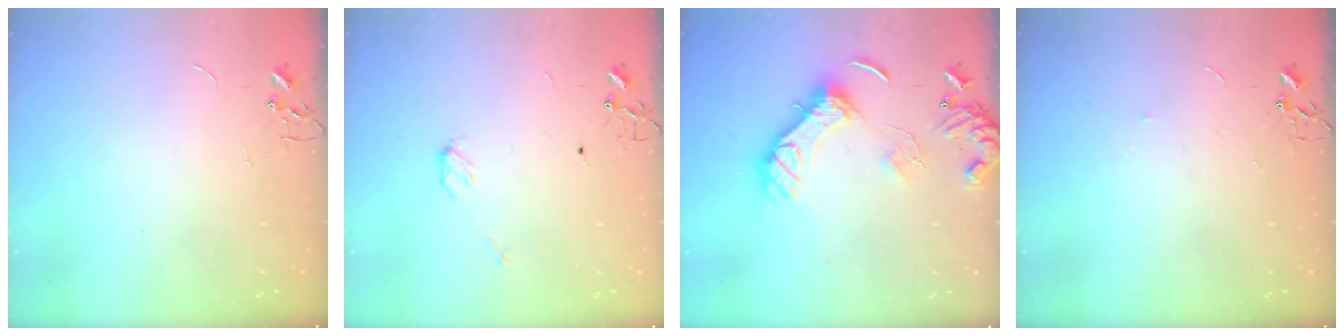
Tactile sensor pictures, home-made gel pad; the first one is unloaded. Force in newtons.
{"total": 4.0, "press": 3.9, "slide": 0.3}
{"total": 15.8, "press": 15.7, "slide": 1.5}
{"total": 2.7, "press": 2.7, "slide": 0.4}